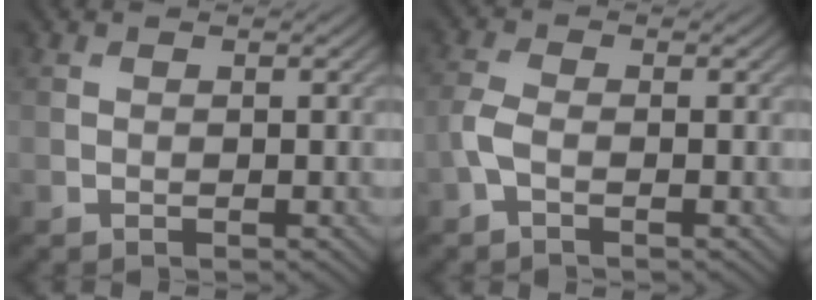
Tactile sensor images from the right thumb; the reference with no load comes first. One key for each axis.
{"total": 2.7, "fx": -1.1, "fy": 1.2, "fz": 2.1, "tx": -0.060, "ty": 0.001, "tz": -0.031}